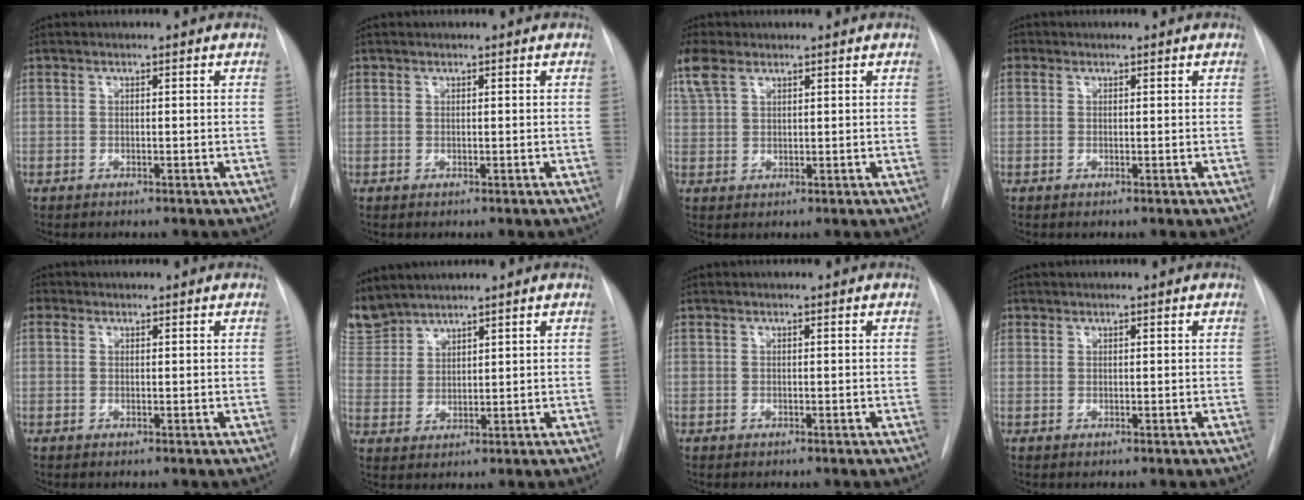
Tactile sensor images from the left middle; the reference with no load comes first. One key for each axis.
{"total": 0.0}
{"total": 4.6, "fx": 3.1, "fy": 2.3, "fz": 2.5, "tx": -0.067, "ty": 0.018, "tz": 0.072}
{"total": 1.0, "fx": 0.5, "fy": 0.9, "fz": 0.2, "tx": 0.004, "ty": 0.005, "tz": 0.005}
{"total": 1.3, "fx": 0.6, "fy": 1.1, "fz": 0.3, "tx": -0.002, "ty": 0.007, "tz": 0.006}
{"total": 6.6, "fx": 6.3, "fy": 1.8, "fz": 0.2, "tx": -0.013, "ty": 0.010, "tz": 0.140}
{"total": 0.0}
{"total": 0.7, "fx": 0.4, "fy": 0.6, "fz": 0.0, "tx": 0.008, "ty": 0.006, "tz": 0.006}